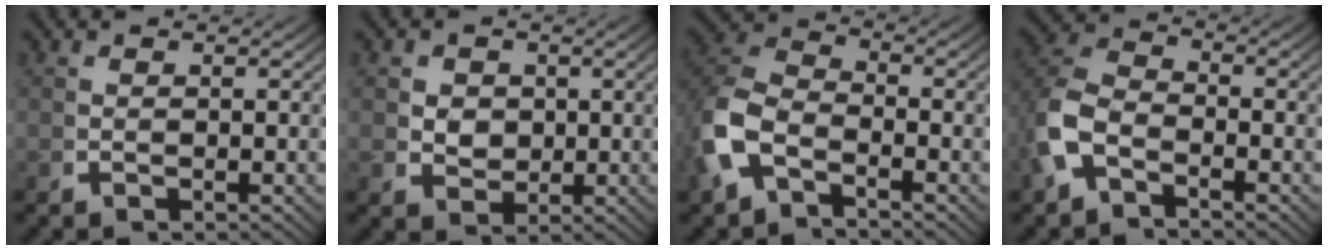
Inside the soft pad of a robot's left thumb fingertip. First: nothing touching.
{"total": 3.6, "force": [0.4, 3.0, 2.0], "torque": [-0.036, -0.022, 0.020]}
{"total": 7.0, "force": [-1.7, 5.2, 4.4], "torque": [-0.115, -0.012, -0.031]}
{"total": 6.0, "force": [-1.6, 4.4, 3.7], "torque": [-0.096, -0.012, -0.029]}